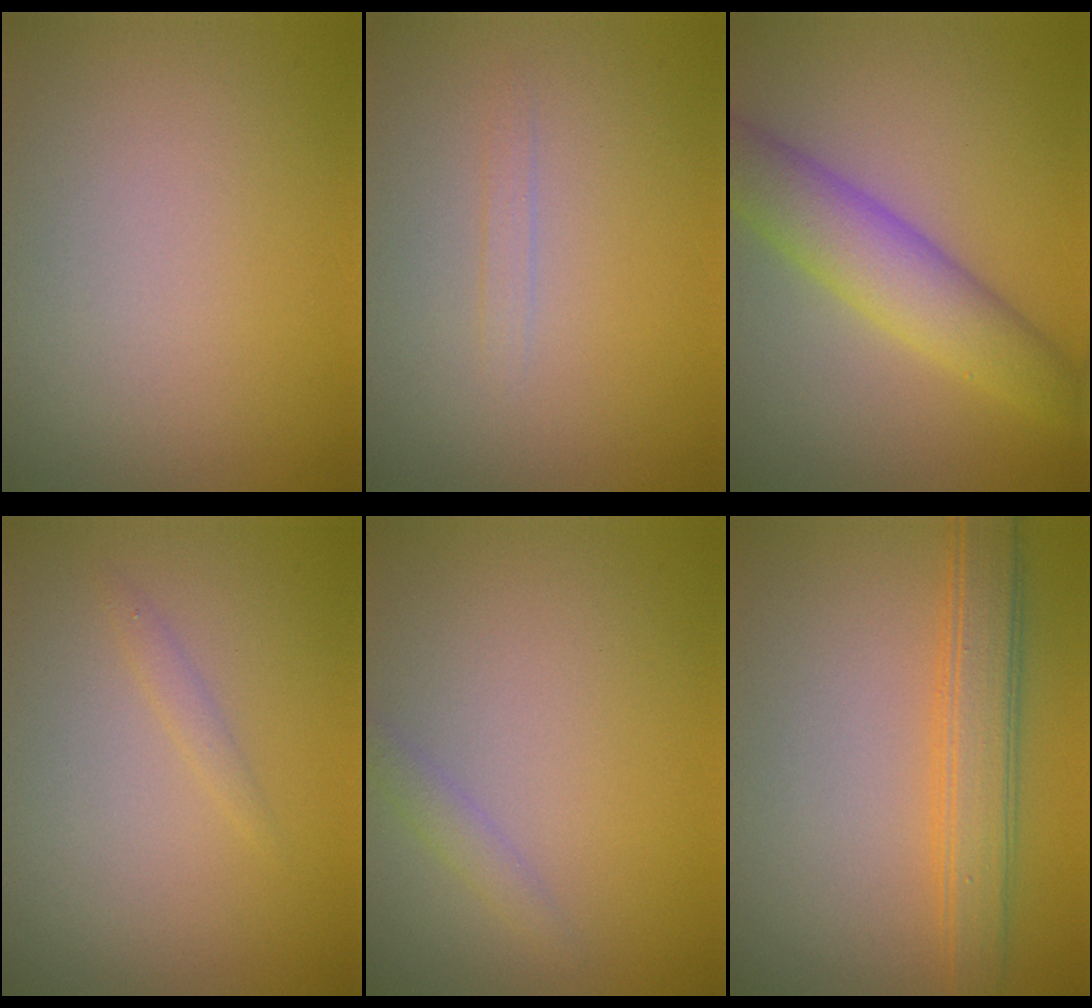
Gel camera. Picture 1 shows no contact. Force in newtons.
{"total": 0.7, "press": 0.7, "slide": 0.0}
{"total": 5.8, "press": 5.8, "slide": 0.0}
{"total": 0.8, "press": 0.8, "slide": 0.1}
{"total": 1.2, "press": 1.2, "slide": 0.1}
{"total": 4.3, "press": 4.3, "slide": 0.2}